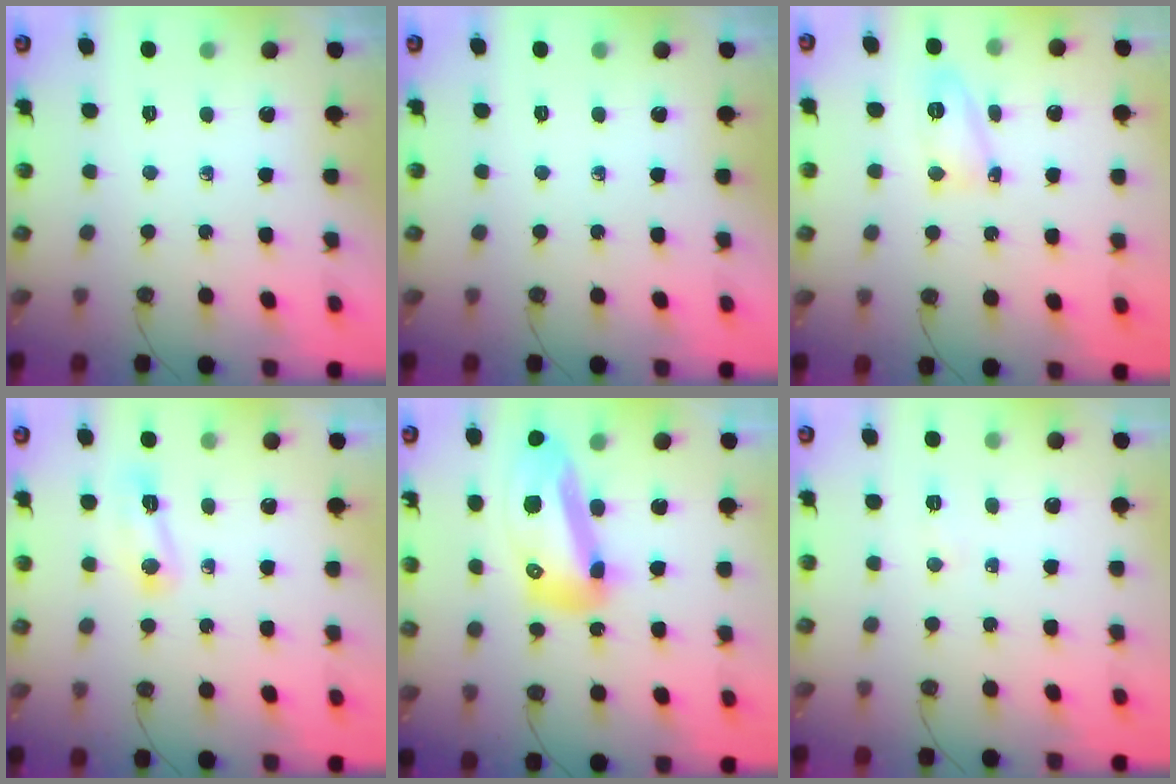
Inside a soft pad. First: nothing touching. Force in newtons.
{"total": 0.0}
{"total": 9.7, "press": 9.6, "slide": 1.1}
{"total": 5.3, "press": 5.3, "slide": 0.7}
{"total": 16.5, "press": 16.3, "slide": 2.1}
{"total": 4.3, "press": 4.2, "slide": 0.4}